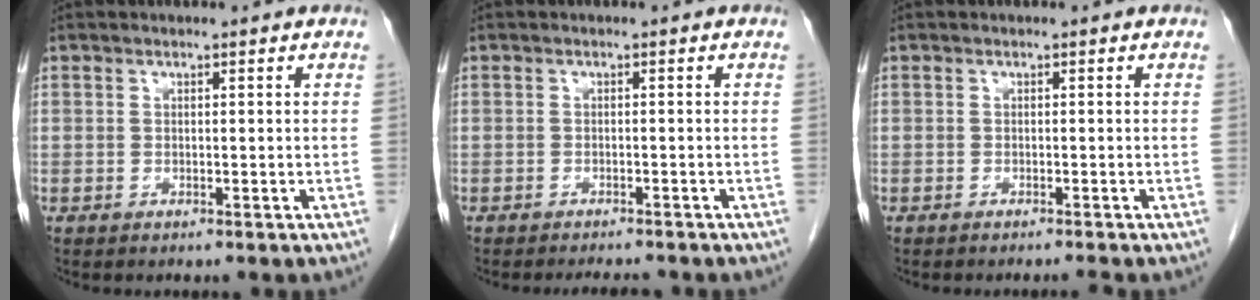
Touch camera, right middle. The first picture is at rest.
{"total": 3.3, "force": [-3.1, 0.4, 1.0], "torque": [-0.013, -0.007, -0.042]}
{"total": 1.2, "force": [-1.1, -0.5, 0.2], "torque": [-0.002, 0.000, -0.016]}